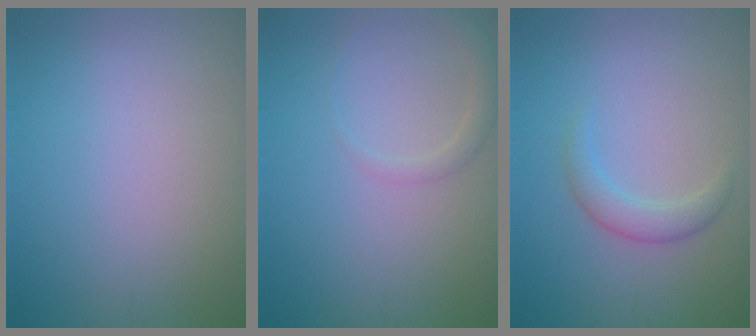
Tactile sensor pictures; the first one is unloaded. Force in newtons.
{"total": 1.5, "press": 1.5, "slide": 0.1}
{"total": 2.1, "press": 2.1, "slide": 0.1}